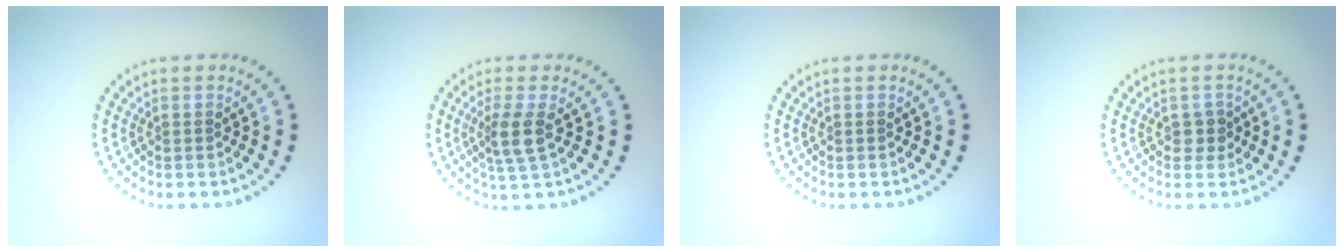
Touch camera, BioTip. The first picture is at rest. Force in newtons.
{"total": 2.7, "press": 2.2, "slide": 1.5}
{"total": 0.0}
{"total": 1.1, "press": 1.0, "slide": 0.5}